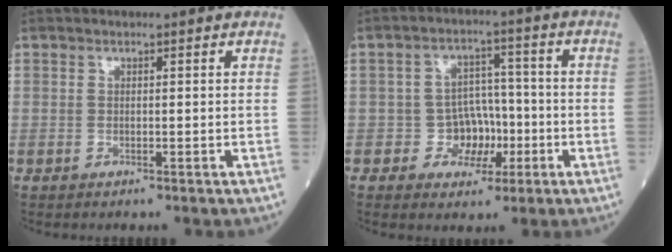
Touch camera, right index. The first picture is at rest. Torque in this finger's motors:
{"motor_torque": [0.22, -0.03, 0.08, 0.03]}